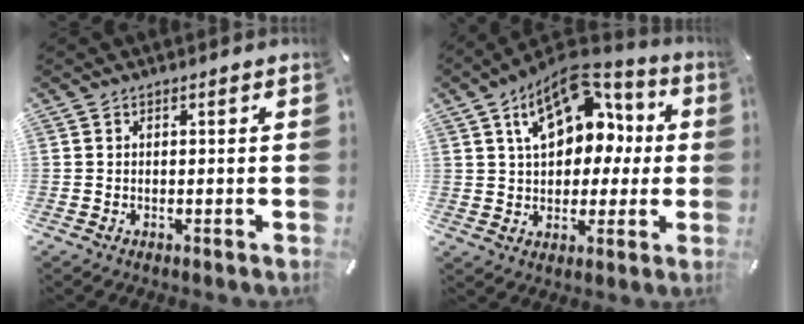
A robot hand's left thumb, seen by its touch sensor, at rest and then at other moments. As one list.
[{"total": 16.1, "force": [6.1, 11.1, 9.9], "torque": [-0.156, -0.024, 0.110]}]